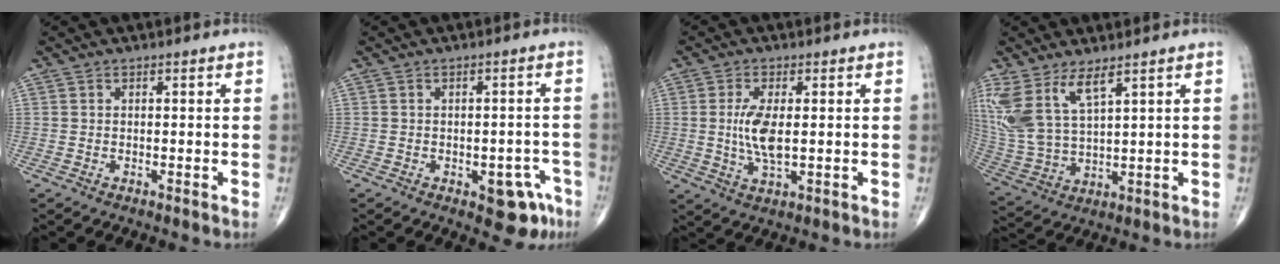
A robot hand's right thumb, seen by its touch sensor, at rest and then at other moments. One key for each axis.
{"total": 6.7, "fx": -3.3, "fy": 3.4, "fz": 4.7, "tx": -0.027, "ty": 0.018, "tz": -0.036}
{"total": 6.8, "fx": 0.3, "fy": 2.5, "fz": 6.3, "tx": -0.131, "ty": -0.011, "tz": 0.009}
{"total": 12.2, "fx": 6.8, "fy": 4.3, "fz": 9.2, "tx": -0.209, "ty": -0.029, "tz": 0.155}